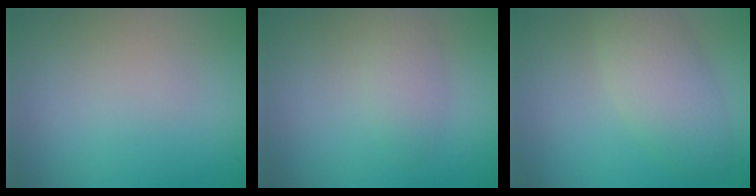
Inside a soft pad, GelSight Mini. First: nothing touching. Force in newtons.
{"total": 1.8, "press": 1.8, "slide": 0.0}
{"total": 4.2, "press": 4.2, "slide": 0.1}